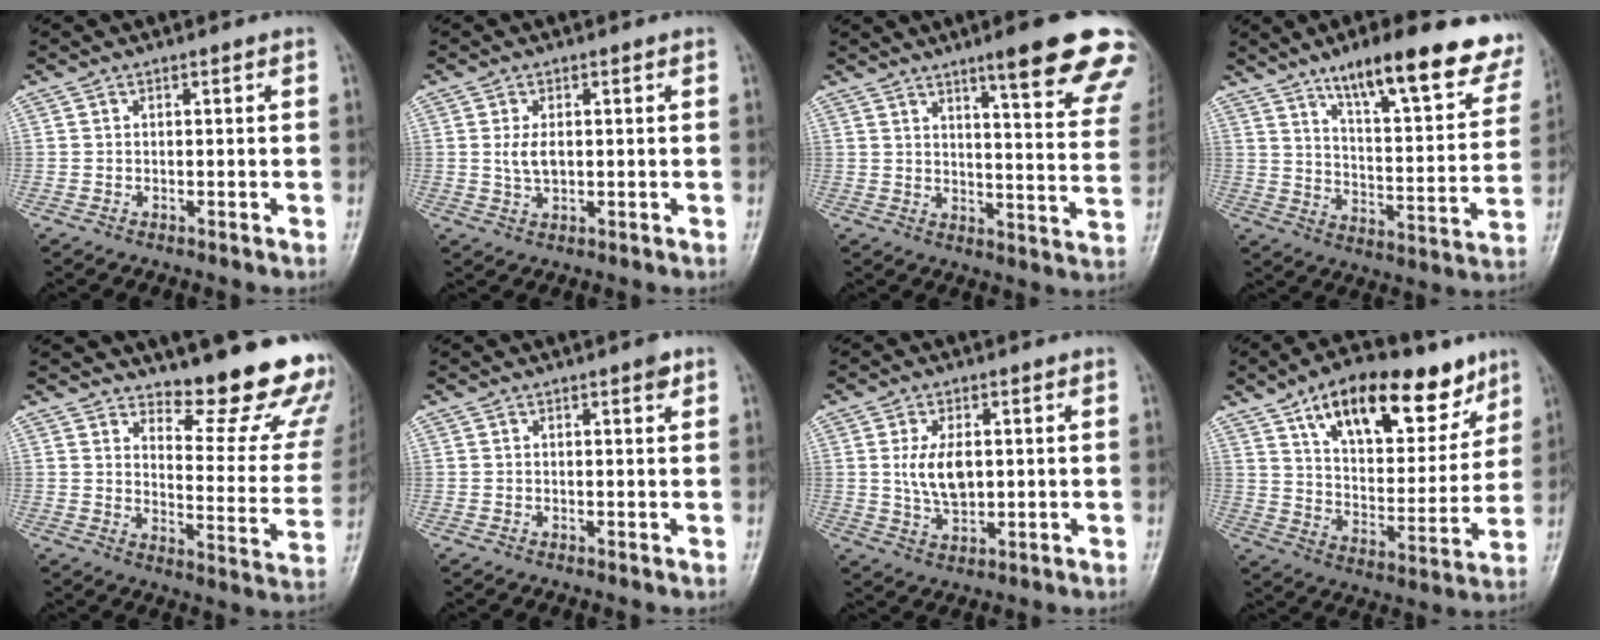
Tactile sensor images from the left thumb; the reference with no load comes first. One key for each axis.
{"total": 3.5, "fx": 0.4, "fy": 1.9, "fz": 2.9, "tx": -0.059, "ty": -0.005, "tz": 0.011}
{"total": 20.0, "fx": 13.3, "fy": 2.9, "fz": 14.6, "tx": -0.159, "ty": -0.056, "tz": 0.163}
{"total": 21.8, "fx": 14.9, "fy": 5.9, "fz": 14.8, "tx": -0.168, "ty": -0.055, "tz": 0.217}
{"total": 18.7, "fx": 15.4, "fy": 4.6, "fz": 9.5, "tx": -0.080, "ty": -0.149, "tz": 0.192}
{"total": 1.5, "fx": 0.9, "fy": 0.4, "fz": 1.1, "tx": -0.014, "ty": -0.003, "tz": 0.010}
{"total": 7.0, "fx": 1.0, "fy": 3.9, "fz": 5.8, "tx": -0.102, "ty": -0.009, "tz": 0.023}
{"total": 23.6, "fx": 13.9, "fy": 11.1, "fz": 15.6, "tx": -0.194, "ty": -0.038, "tz": 0.226}